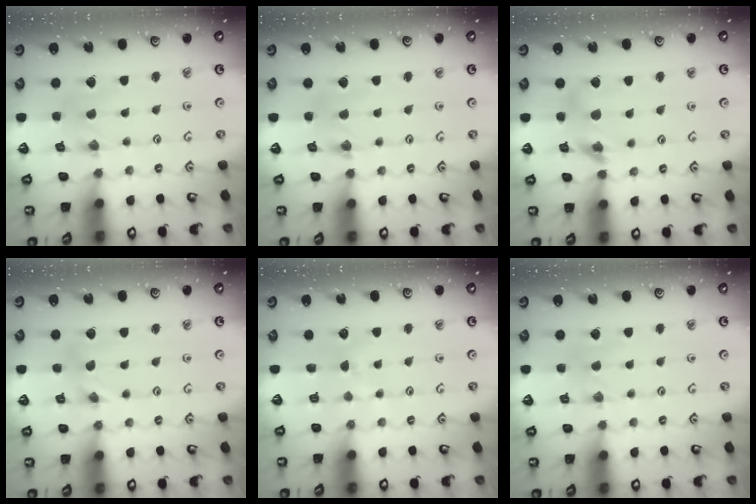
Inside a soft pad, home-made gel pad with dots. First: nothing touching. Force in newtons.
{"total": 2.0, "press": 2.0, "slide": 0.4}
{"total": 12.1, "press": 12.0, "slide": 1.5}
{"total": 1.1, "press": 1.1, "slide": 0.2}
{"total": 3.0, "press": 3.0, "slide": 0.4}
{"total": 2.1, "press": 2.1, "slide": 0.6}